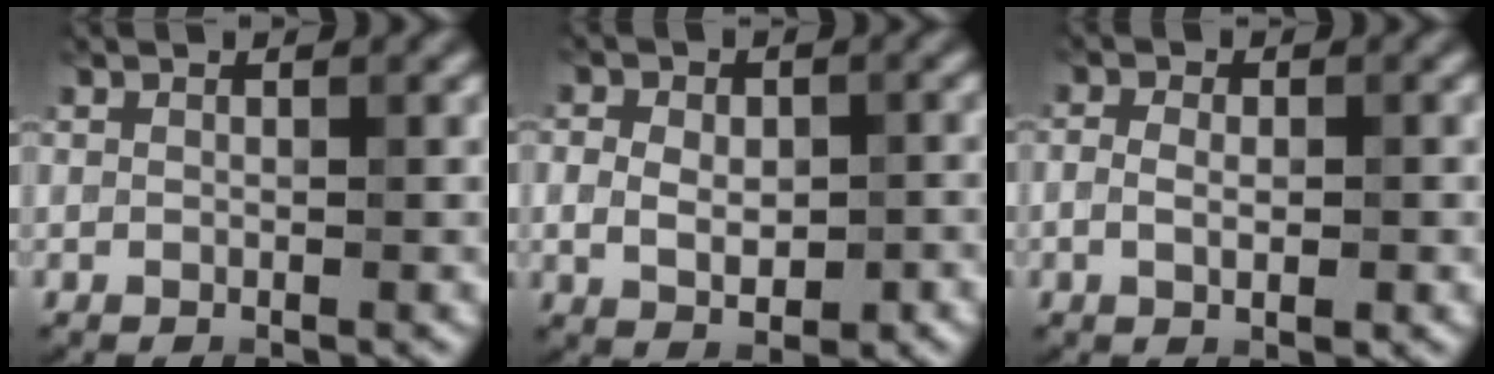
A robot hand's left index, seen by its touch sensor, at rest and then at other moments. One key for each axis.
{"total": 4.9, "fx": -0.3, "fy": 3.5, "fz": 3.5, "tx": -0.035, "ty": -0.001, "tz": -0.005}
{"total": 2.8, "fx": -0.4, "fy": 1.7, "fz": 2.2, "tx": -0.023, "ty": 0.004, "tz": -0.009}